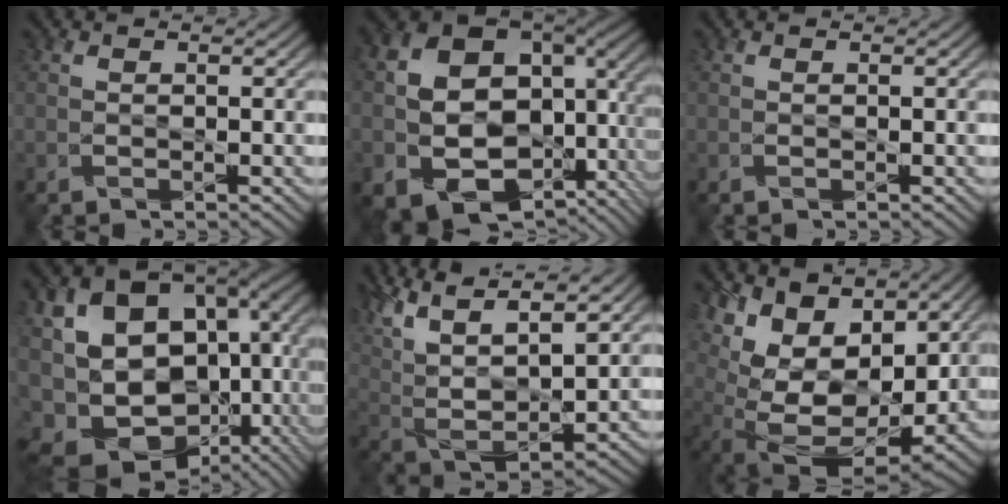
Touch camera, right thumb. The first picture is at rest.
{"total": 16.6, "force": [-1.1, 12.5, 10.8], "torque": [-0.211, -0.060, 0.031]}
{"total": 0.0}
{"total": 18.2, "force": [-1.6, 14.3, 11.2], "torque": [-0.218, -0.053, 0.046]}
{"total": 16.3, "force": [9.8, 6.4, 11.3], "torque": [-0.288, 0.026, 0.171]}
{"total": 13.1, "force": [4.0, 8.6, 9.0], "torque": [-0.184, 0.009, 0.079]}